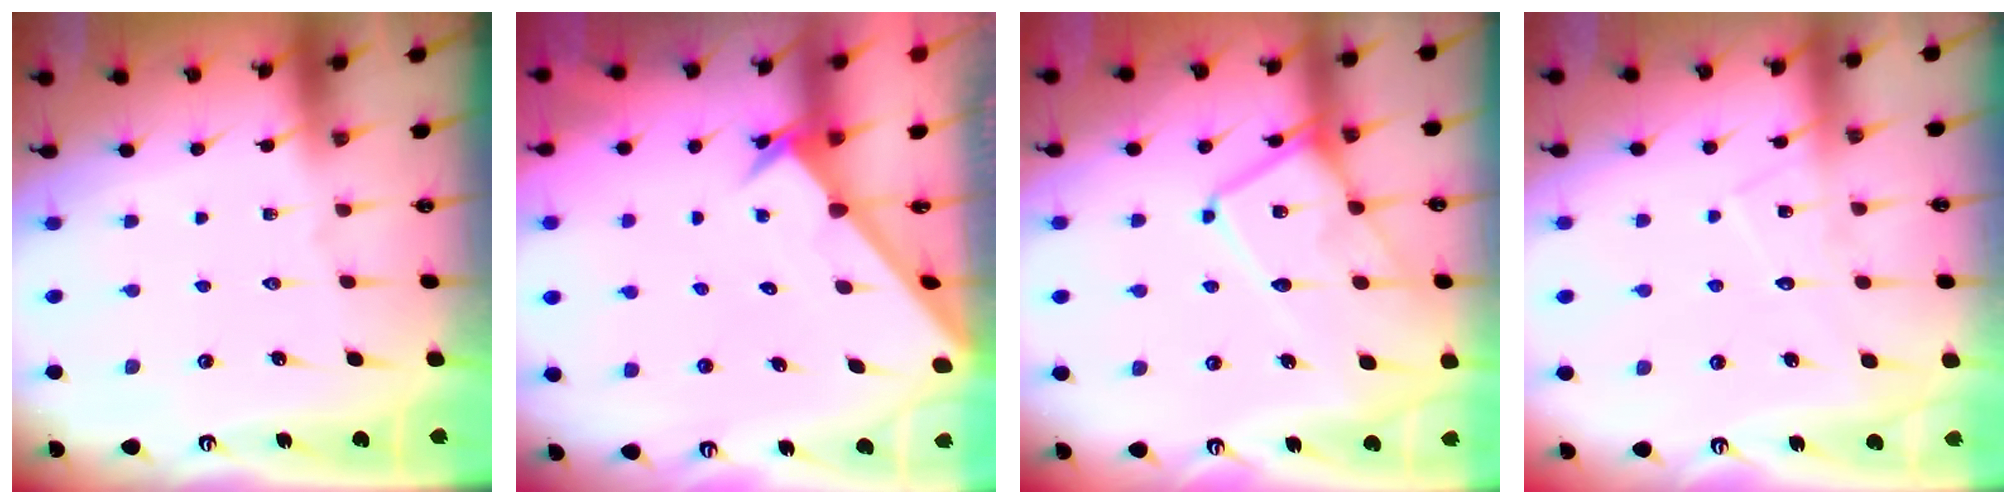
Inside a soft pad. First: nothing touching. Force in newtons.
{"total": 2.6, "press": 2.6, "slide": 0.2}
{"total": 14.2, "press": 14.1, "slide": 1.4}
{"total": 8.1, "press": 8.1, "slide": 0.5}